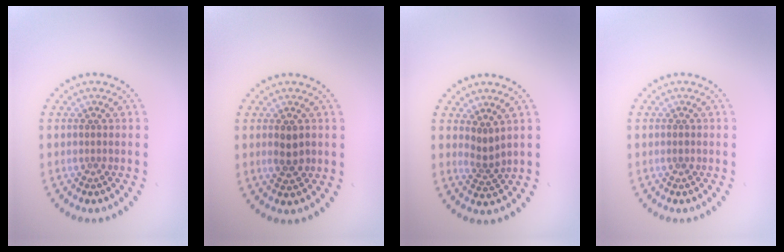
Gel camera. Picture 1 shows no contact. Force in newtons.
{"total": 2.1, "press": 2.1, "slide": 0.3}
{"total": 1.8, "press": 1.2, "slide": 1.4}
{"total": 0.5, "press": 0.5, "slide": 0.2}